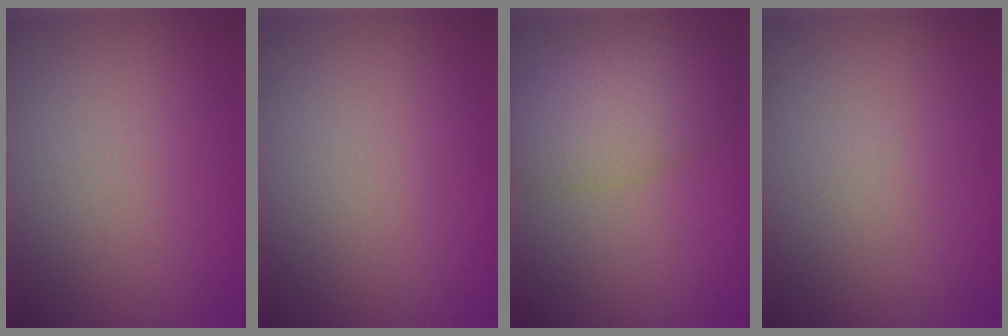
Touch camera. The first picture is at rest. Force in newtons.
{"total": 0.0}
{"total": 6.6, "press": 6.6, "slide": 0.5}
{"total": 0.0}